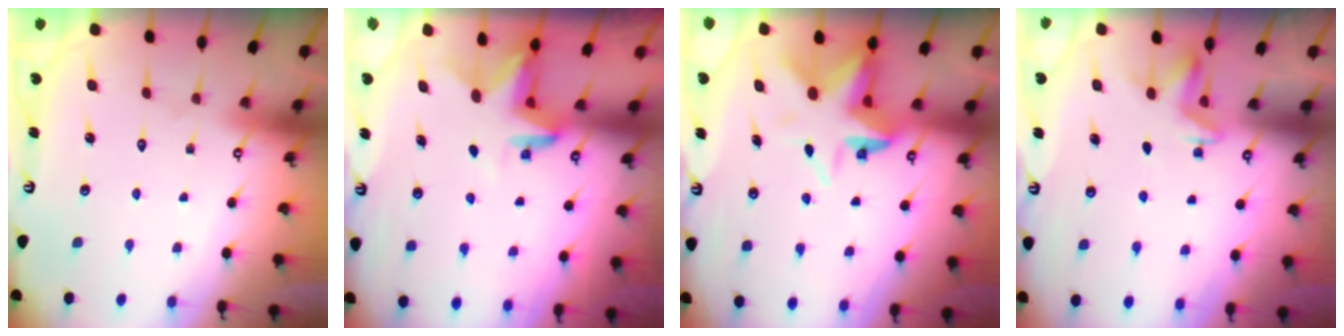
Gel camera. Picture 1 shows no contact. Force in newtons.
{"total": 3.2, "press": 3.2, "slide": 0.1}
{"total": 7.5, "press": 7.3, "slide": 1.9}
{"total": 3.1, "press": 2.9, "slide": 1.0}